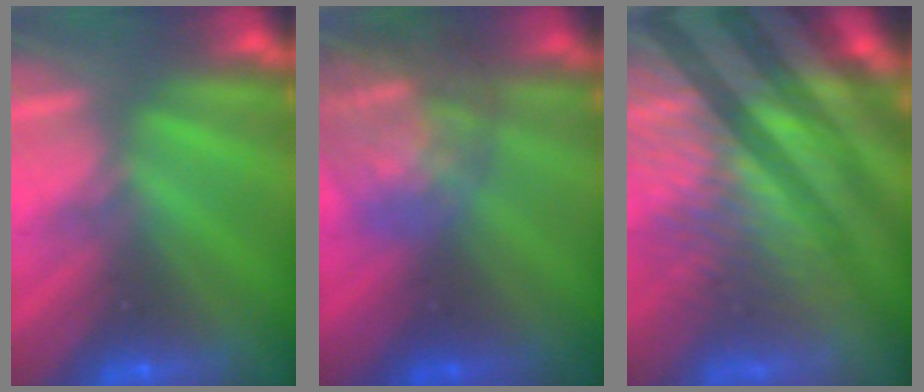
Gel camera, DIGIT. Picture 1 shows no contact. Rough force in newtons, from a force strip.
{"total": 8.0}
{"total": 6.8}